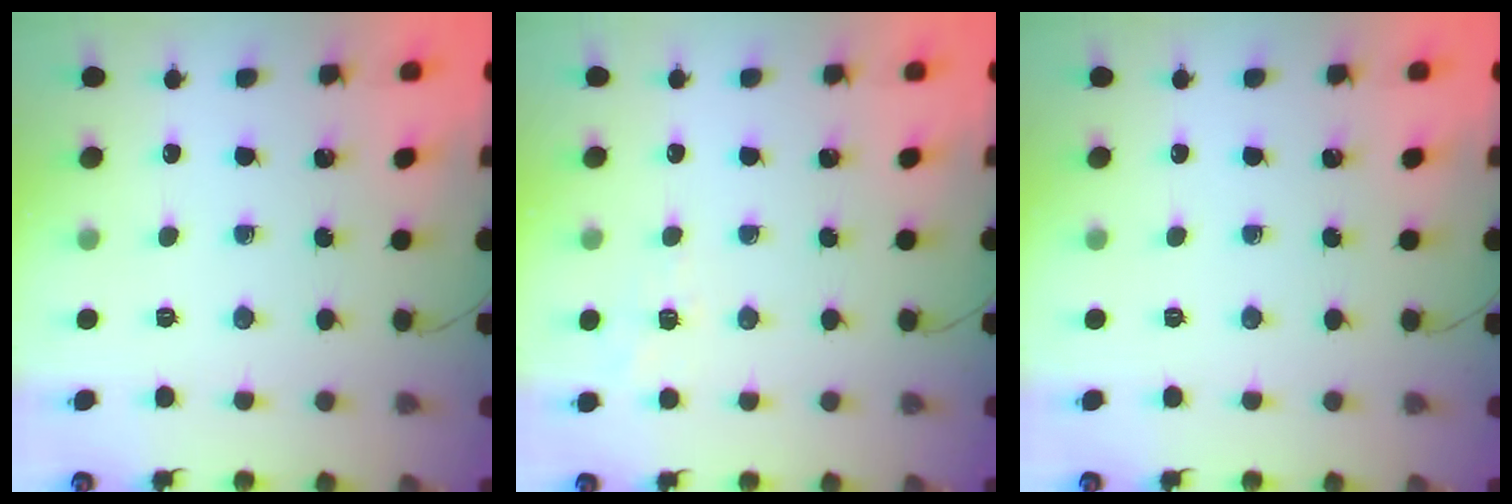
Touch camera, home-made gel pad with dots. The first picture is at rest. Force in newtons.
{"total": 5.6, "press": 5.3, "slide": 1.8}
{"total": 0.0}